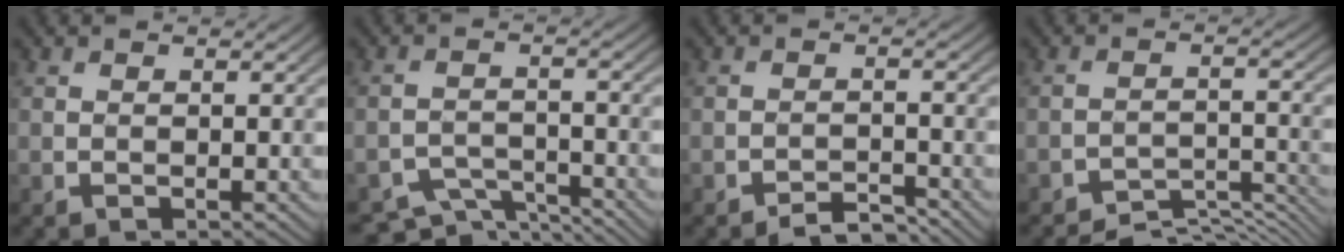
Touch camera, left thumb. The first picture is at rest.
{"total": 5.6, "force": [-4.9, 1.9, 1.8], "torque": [-0.036, -0.010, -0.080]}
{"total": 3.3, "force": [-2.9, 0.7, 1.3], "torque": [-0.016, 0.006, -0.051]}
{"total": 7.9, "force": [-7.3, 1.5, 2.4], "torque": [-0.039, 0.005, -0.105]}